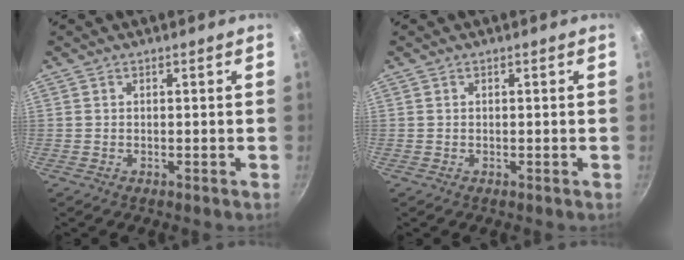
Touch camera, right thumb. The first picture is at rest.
{"total": 0.0}